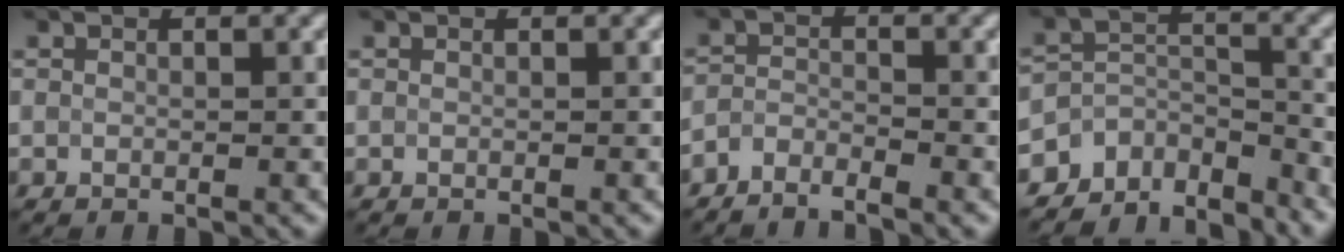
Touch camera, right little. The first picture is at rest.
{"total": 0.0}
{"total": 2.1, "force": [-1.9, 0.4, 0.8], "torque": [-0.019, -0.001, -0.043]}
{"total": 6.6, "force": [-5.8, 3.0, 0.9], "torque": [-0.008, -0.008, -0.099]}